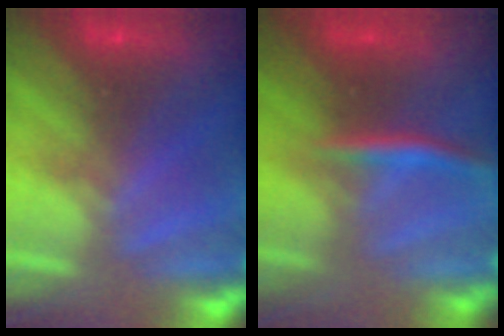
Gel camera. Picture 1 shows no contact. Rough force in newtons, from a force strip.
{"total": 2.8}